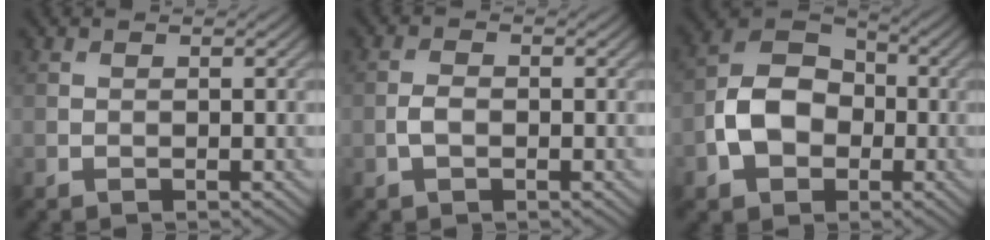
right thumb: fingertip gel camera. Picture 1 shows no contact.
{"total": 1.8, "force": [-0.5, 1.1, 1.3], "torque": [-0.030, 0.003, -0.014]}
{"total": 8.5, "force": [-2.2, 6.3, 5.3], "torque": [-0.113, 0.002, -0.056]}